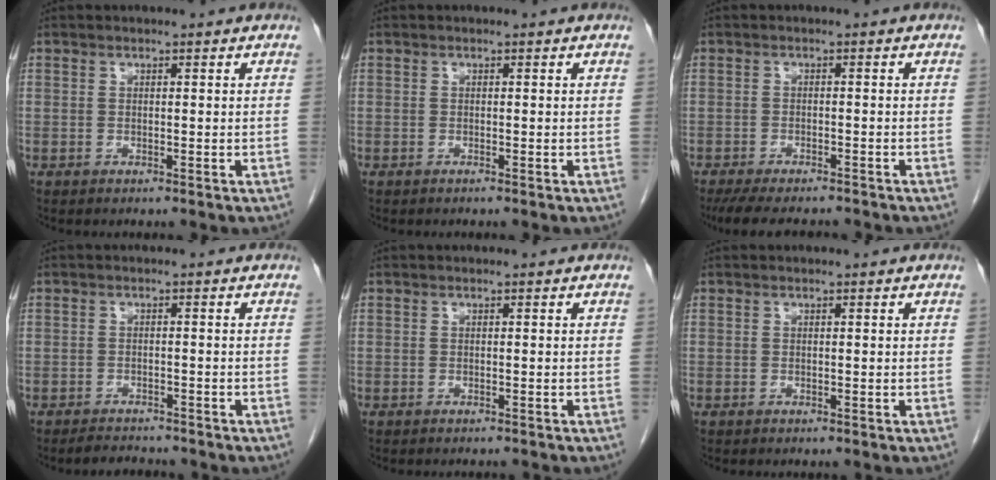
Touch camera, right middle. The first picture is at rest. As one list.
[{"total": 0.0}, {"total": 9.9, "force": [-8.7, 2.0, 4.2], "torque": [-0.066, -0.013, -0.124]}, {"total": 3.0, "force": [-2.8, 0.8, 0.5], "torque": [-0.016, -0.008, -0.044]}, {"total": 2.2, "force": [-2.0, 0.3, 0.7], "torque": [-0.010, -0.002, -0.022]}, {"total": 0.0}]